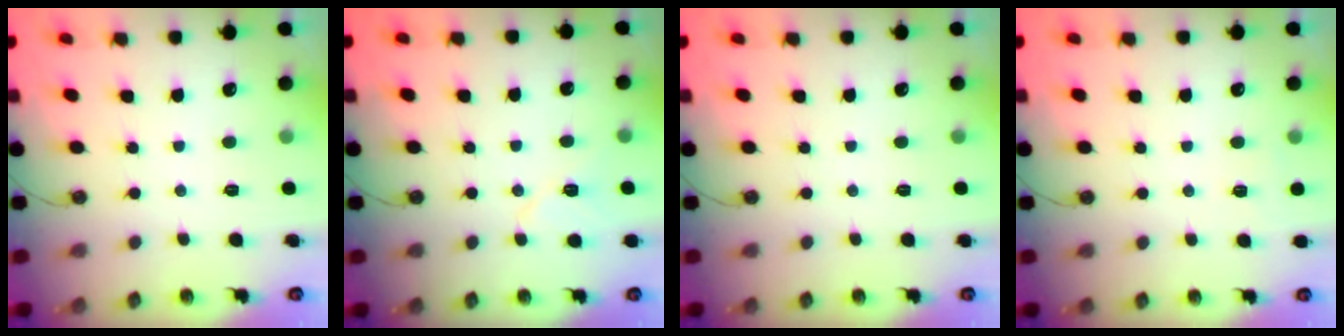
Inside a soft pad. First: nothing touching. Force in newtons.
{"total": 7.7, "press": 7.7, "slide": 0.5}
{"total": 0.0}
{"total": 2.9, "press": 2.9, "slide": 0.2}